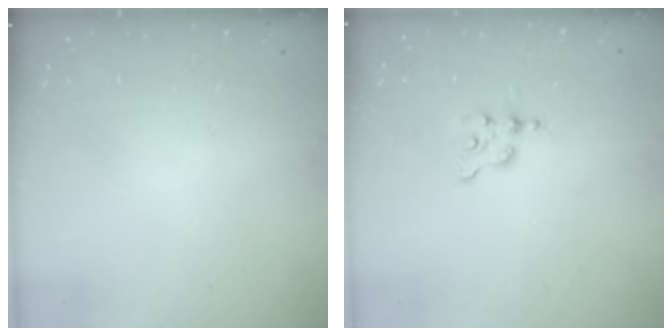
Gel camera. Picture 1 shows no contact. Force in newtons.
{"total": 2.5, "press": 2.5, "slide": 0.3}